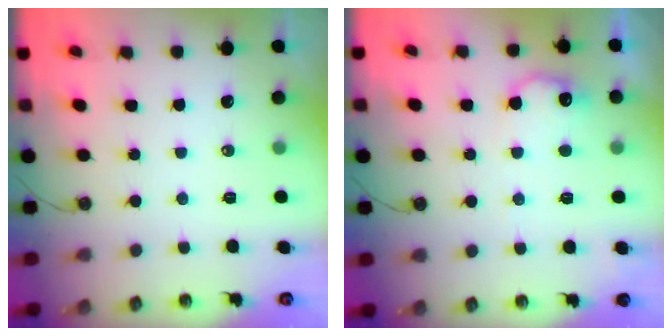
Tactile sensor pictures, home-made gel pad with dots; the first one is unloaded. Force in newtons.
{"total": 10.1, "press": 10.1, "slide": 0.4}